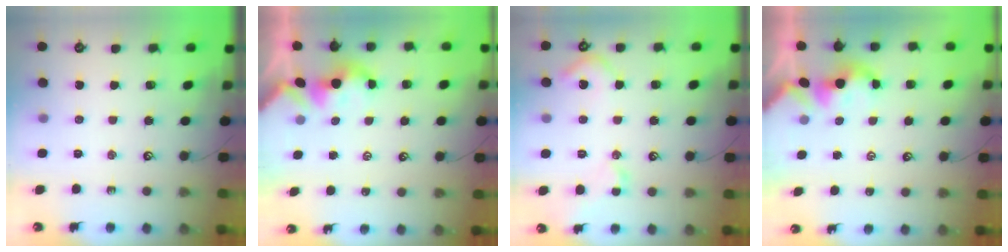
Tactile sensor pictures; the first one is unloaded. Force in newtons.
{"total": 2.0, "press": 2.0, "slide": 0.2}
{"total": 5.2, "press": 5.0, "slide": 1.1}
{"total": 1.5, "press": 1.5, "slide": 0.2}